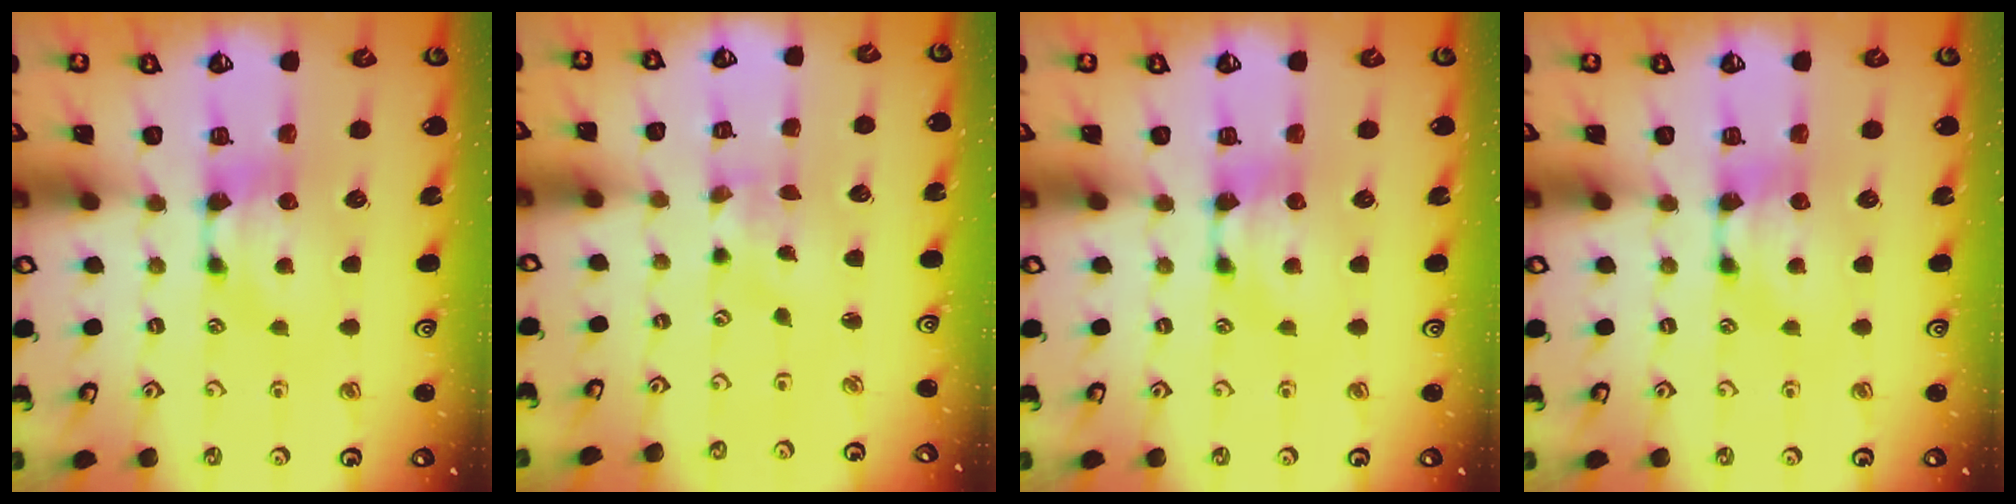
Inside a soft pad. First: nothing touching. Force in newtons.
{"total": 4.0, "press": 3.9, "slide": 0.7}
{"total": 0.0}
{"total": 0.0}